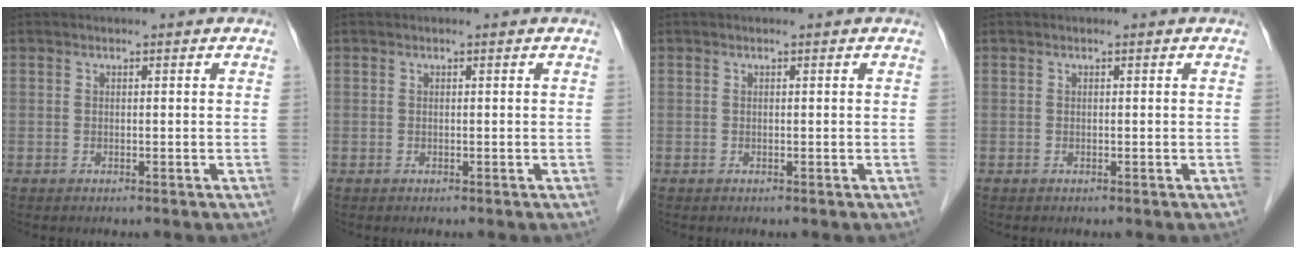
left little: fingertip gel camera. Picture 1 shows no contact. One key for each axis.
{"total": 0.0}
{"total": 0.0}
{"total": 0.0}